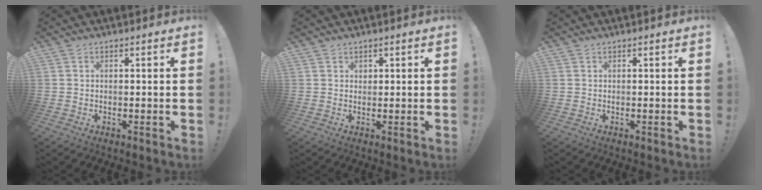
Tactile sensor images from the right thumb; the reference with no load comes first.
{"total": 1.1, "force": [0.8, 0.7, 0.1], "torque": [0.013, -0.008, 0.013]}
{"total": 0.0}